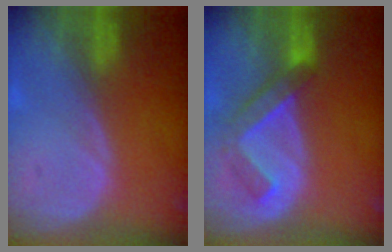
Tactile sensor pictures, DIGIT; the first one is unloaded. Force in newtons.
{"total": 5.3, "press": 5.3, "slide": 0.2}